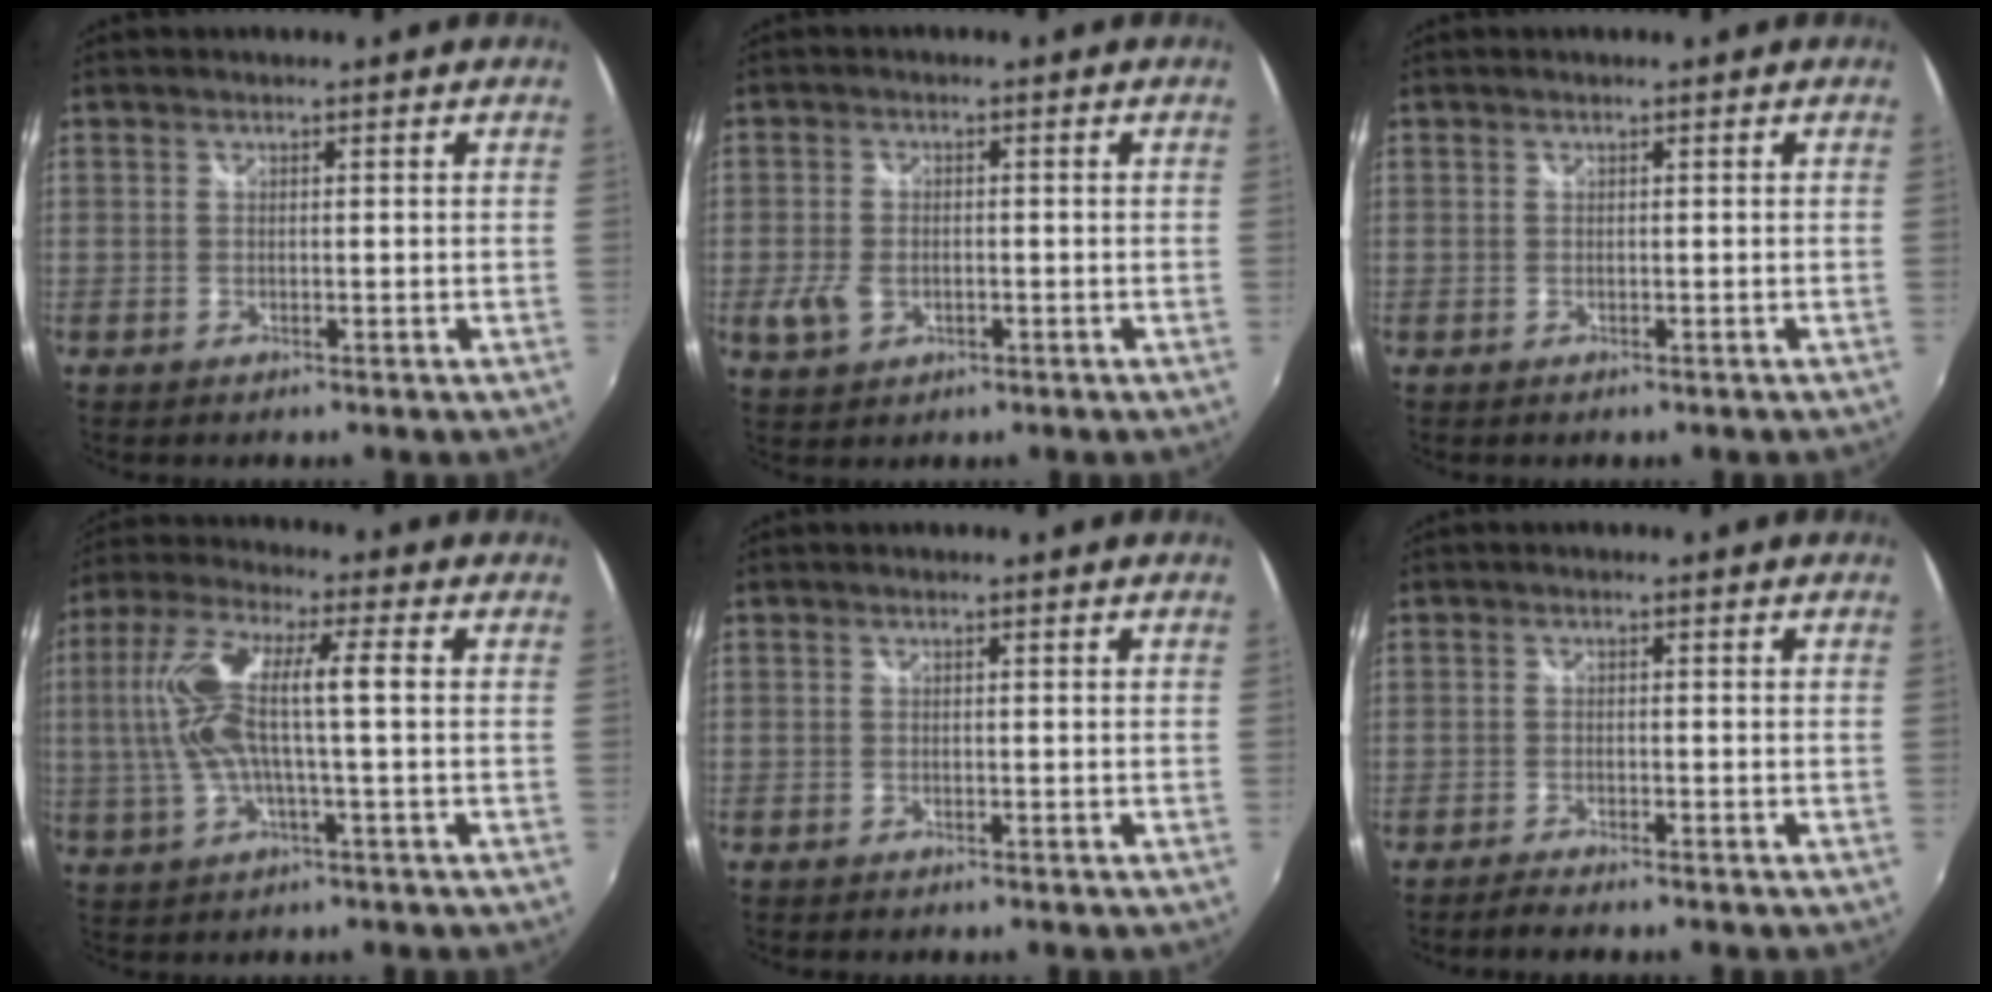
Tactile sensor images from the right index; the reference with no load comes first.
{"total": 5.3, "force": [-1.4, 3.5, 3.7], "torque": [-0.088, -0.003, -0.022]}
{"total": 0.5, "force": [-0.2, 0.5, 0.0], "torque": [-0.001, -0.001, -0.002]}
{"total": 13.1, "force": [-0.2, 2.7, 12.8], "torque": [-0.253, 0.007, -0.002]}
{"total": 1.1, "force": [-1.0, 0.4, 0.3], "torque": [-0.010, -0.004, -0.017]}
{"total": 2.7, "force": [-2.5, 0.2, 1.0], "torque": [-0.032, -0.006, -0.047]}